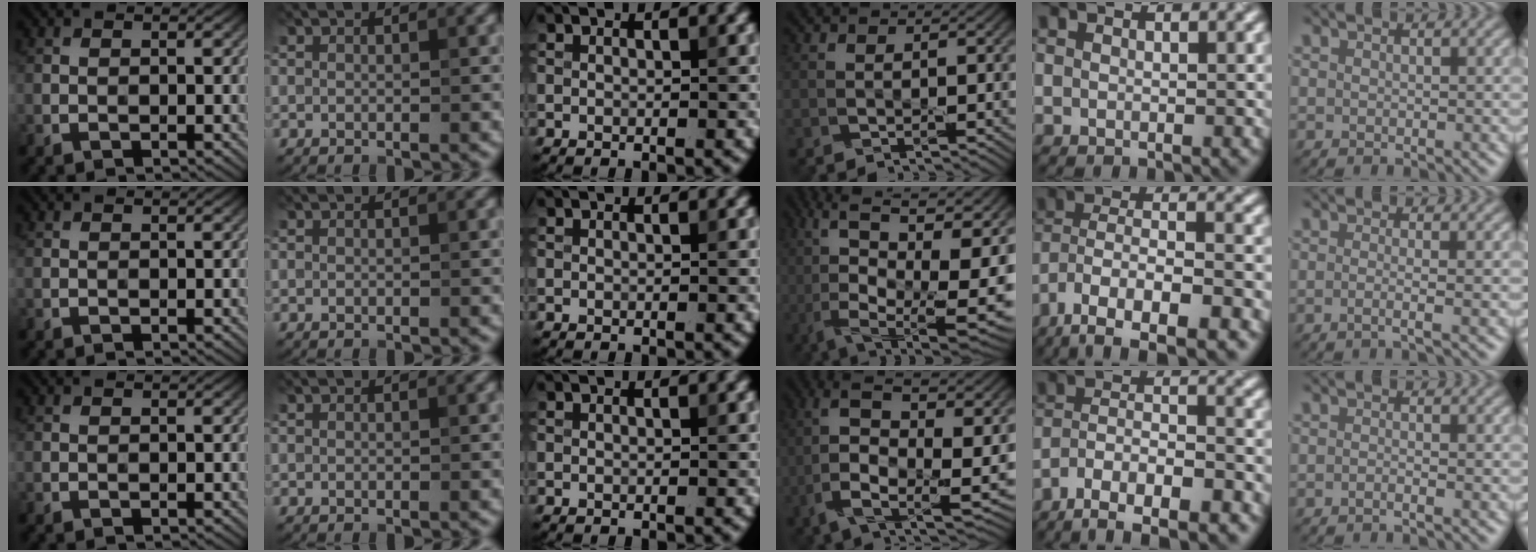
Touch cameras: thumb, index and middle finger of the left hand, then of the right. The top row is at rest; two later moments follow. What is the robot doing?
{"motion": "squeeze", "object": "bubble wrap"}